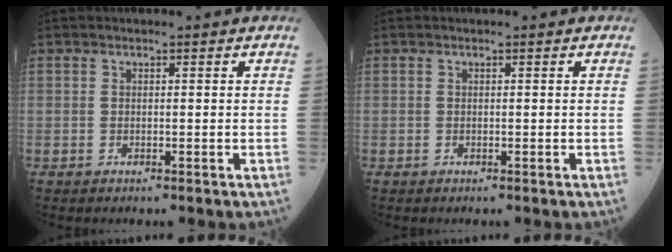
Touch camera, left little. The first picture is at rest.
{"total": 0.0}